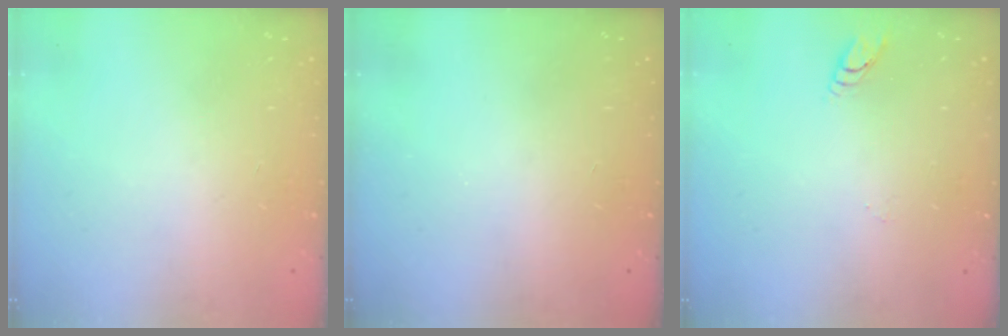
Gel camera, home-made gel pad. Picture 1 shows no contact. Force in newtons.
{"total": 0.0}
{"total": 2.8, "press": 2.8, "slide": 0.3}